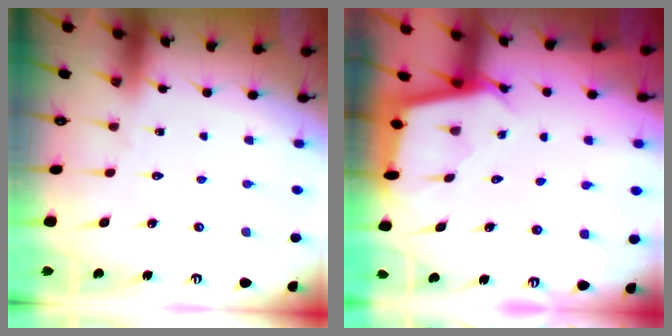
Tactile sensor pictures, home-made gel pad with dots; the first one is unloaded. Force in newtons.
{"total": 2.5, "press": 2.5, "slide": 0.1}